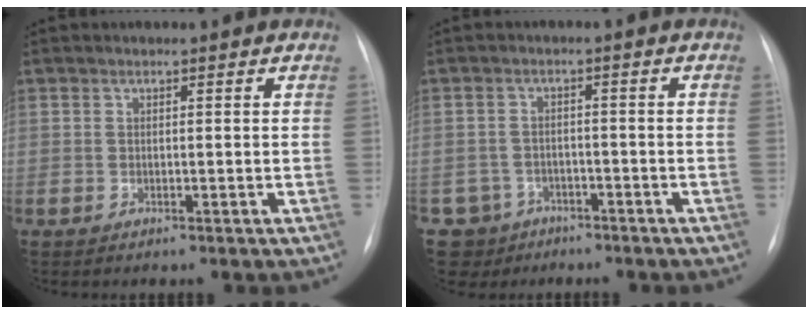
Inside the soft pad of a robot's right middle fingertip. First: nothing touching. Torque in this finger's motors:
{"motor_torque": [1.07, -1.07, 0.48, 0.06]}